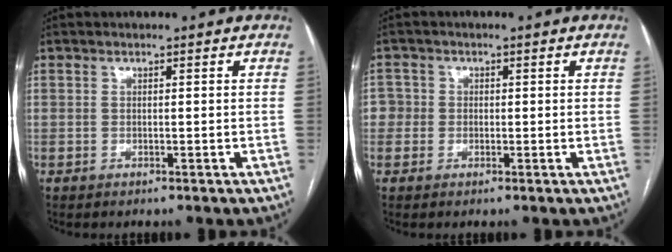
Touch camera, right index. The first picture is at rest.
{"total": 2.6, "force": [-0.2, 2.6, 0.0], "torque": [0.015, 0.014, -0.008]}